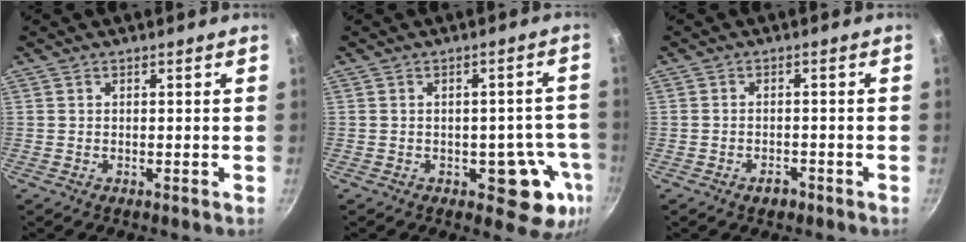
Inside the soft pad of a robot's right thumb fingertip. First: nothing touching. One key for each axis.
{"total": 9.6, "fx": -3.3, "fy": 5.6, "fz": 7.0, "tx": -0.023, "ty": 0.021, "tz": -0.039}
{"total": 2.5, "fx": -1.6, "fy": 1.5, "fz": 1.2, "tx": -0.012, "ty": 0.017, "tz": -0.021}